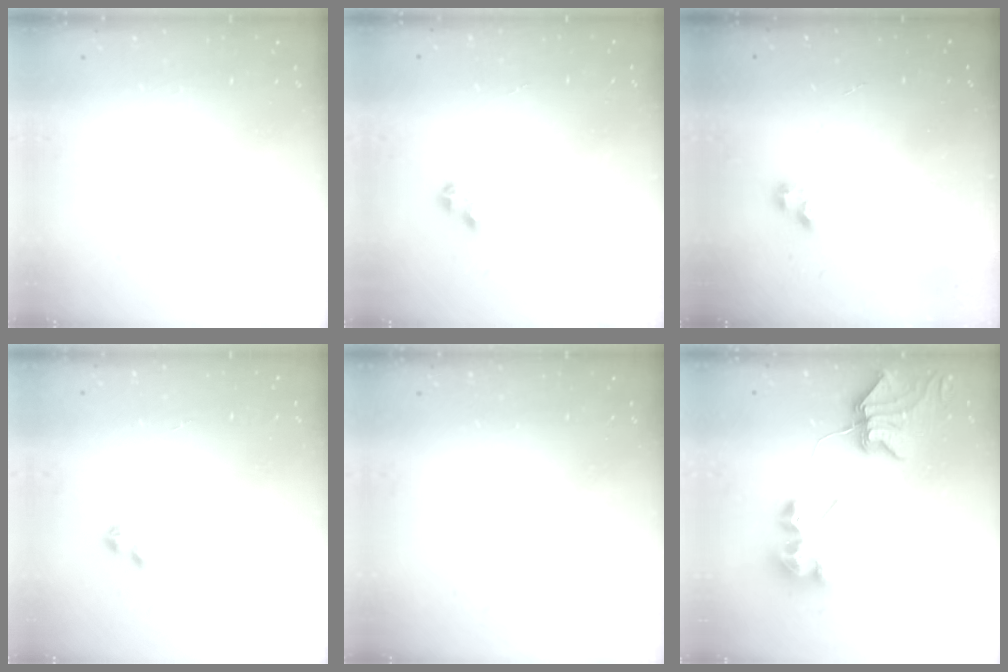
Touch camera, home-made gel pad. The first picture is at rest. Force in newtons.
{"total": 2.8, "press": 2.8, "slide": 0.4}
{"total": 3.2, "press": 3.2, "slide": 0.4}
{"total": 2.0, "press": 2.0, "slide": 0.2}
{"total": 0.0}
{"total": 8.0, "press": 8.0, "slide": 1.0}